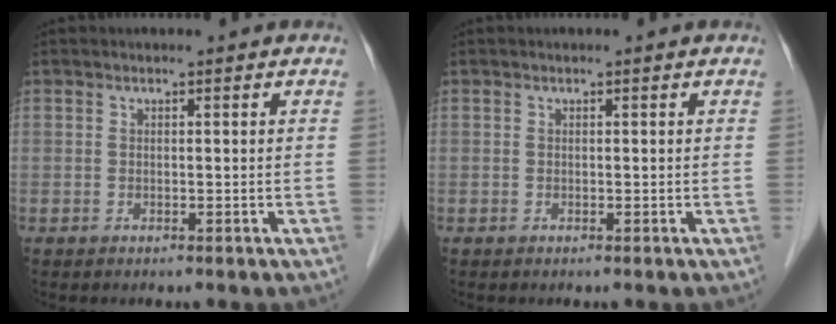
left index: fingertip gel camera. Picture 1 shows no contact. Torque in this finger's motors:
{"motor_torque": [-0.04, 0.08, 0.00, 0.00]}